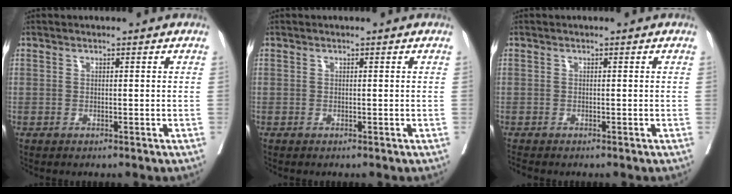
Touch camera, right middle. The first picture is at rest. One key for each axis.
{"total": 0.0}
{"total": 0.9, "fx": -0.9, "fy": 0.0, "fz": 0.1, "tx": -0.009, "ty": -0.005, "tz": -0.019}